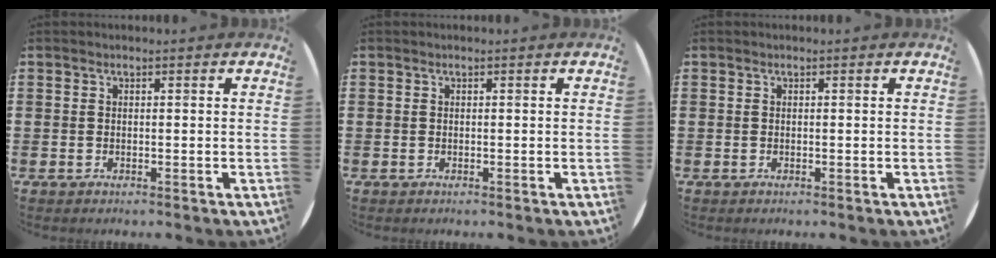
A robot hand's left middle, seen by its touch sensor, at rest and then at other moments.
{"total": 0.0}
{"total": 0.0}